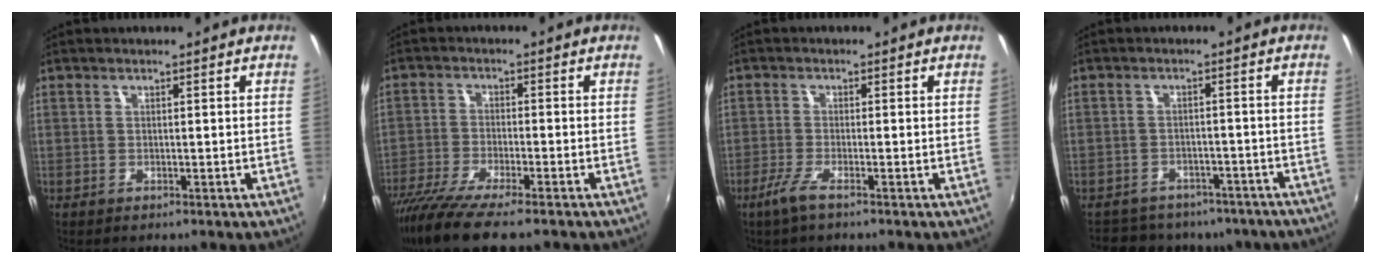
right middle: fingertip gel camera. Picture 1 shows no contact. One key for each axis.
{"total": 11.7, "fx": -9.1, "fy": 1.8, "fz": 7.1, "tx": -0.159, "ty": -0.047, "tz": -0.167}
{"total": 3.5, "fx": -2.4, "fy": 0.1, "fz": 2.5, "tx": -0.064, "ty": -0.010, "tz": -0.049}
{"total": 14.2, "fx": -11.8, "fy": 6.3, "fz": 4.7, "tx": -0.107, "ty": -0.001, "tz": -0.149}